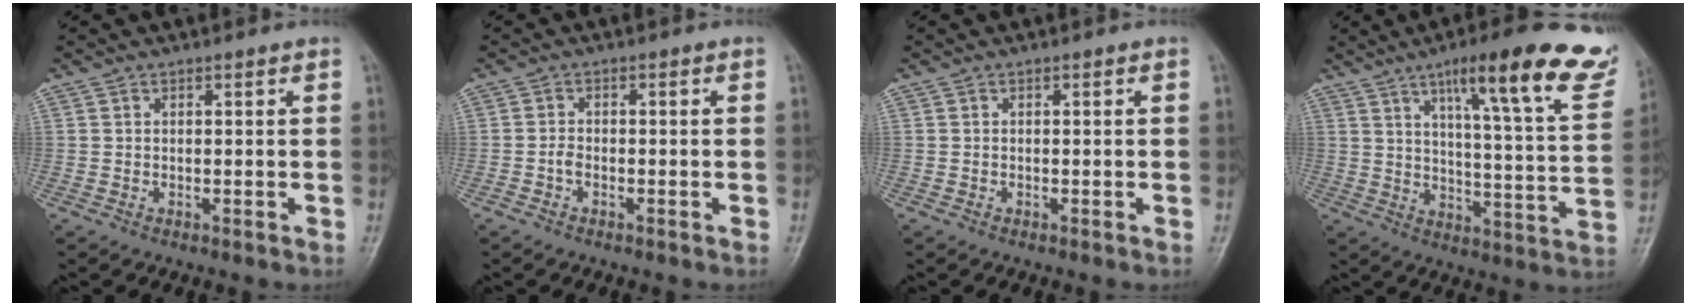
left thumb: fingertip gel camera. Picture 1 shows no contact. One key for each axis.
{"total": 1.3, "fx": -0.8, "fy": 0.7, "fz": 0.8, "tx": -0.020, "ty": 0.003, "tz": -0.021}
{"total": 0.0}
{"total": 21.9, "fx": 13.6, "fy": 3.6, "fz": 16.8, "tx": -0.207, "ty": -0.051, "tz": 0.183}